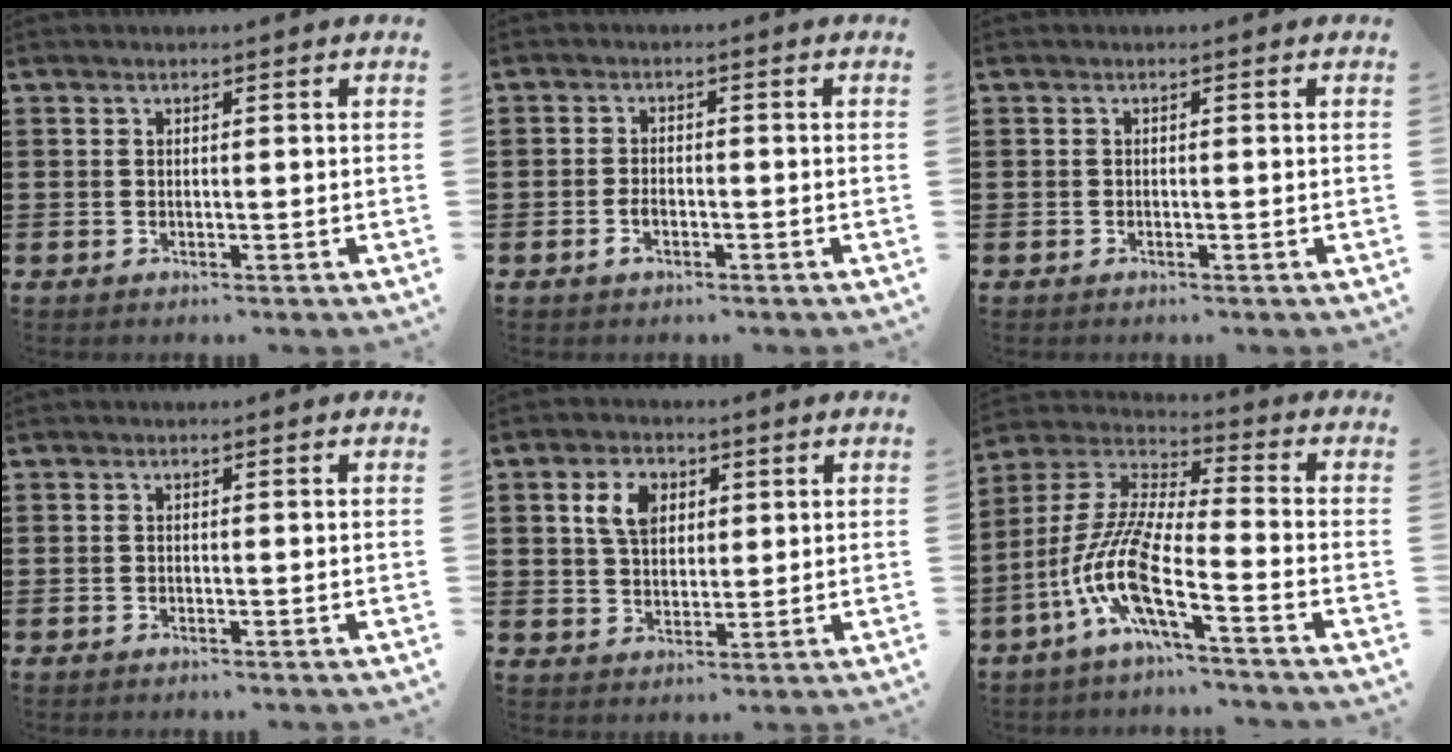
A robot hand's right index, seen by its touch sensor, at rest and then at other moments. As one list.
[{"total": 2.1, "force": [-0.9, 1.1, 1.5], "torque": [-0.038, -0.002, -0.018]}, {"total": 0.0}, {"total": 0.0}, {"total": 5.8, "force": [2.0, 4.0, 3.7], "torque": [-0.080, 0.014, 0.032]}, {"total": 11.0, "force": [-6.2, 1.1, 9.0], "torque": [-0.223, -0.029, -0.133]}]